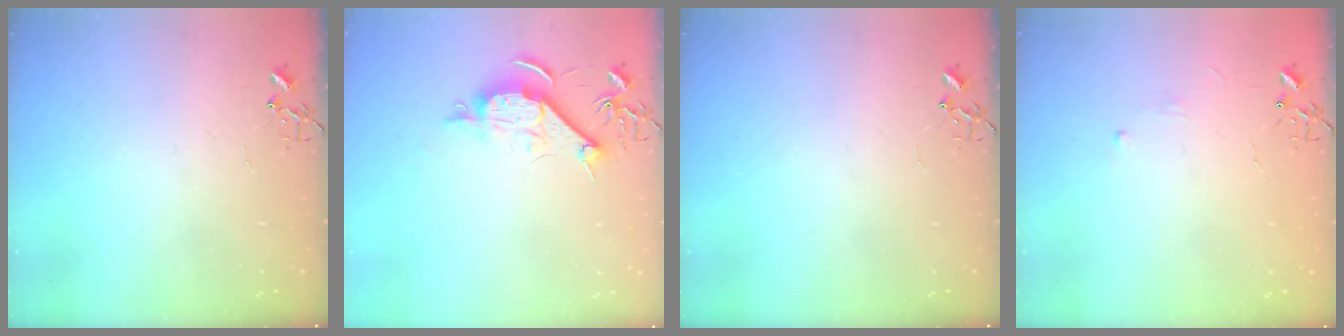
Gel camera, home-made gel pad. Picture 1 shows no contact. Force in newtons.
{"total": 9.5, "press": 9.5, "slide": 0.9}
{"total": 0.0}
{"total": 2.9, "press": 2.8, "slide": 0.5}